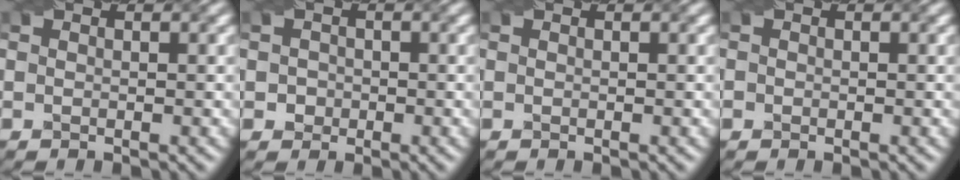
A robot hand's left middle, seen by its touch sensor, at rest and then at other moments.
{"total": 1.3, "force": [-0.1, 1.3, 0.2], "torque": [0.005, -0.001, -0.004]}
{"total": 0.0}
{"total": 0.5, "force": [-0.2, 0.5, 0.1], "torque": [0.000, -0.005, -0.004]}